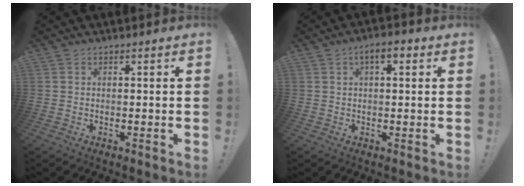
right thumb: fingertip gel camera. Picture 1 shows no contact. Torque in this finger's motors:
{"motor_torque": [0.14, 0.75, 0.16, -0.05, 0.16]}